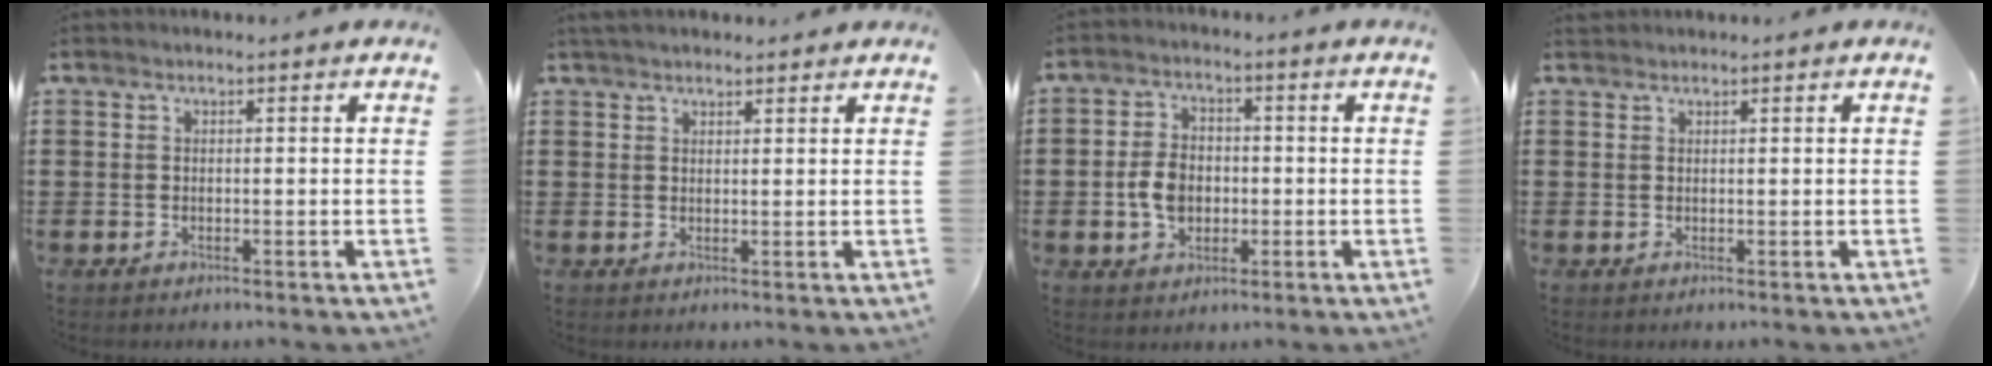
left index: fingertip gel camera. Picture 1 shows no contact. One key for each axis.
{"total": 1.9, "fx": 1.8, "fy": 0.5, "fz": 0.5, "tx": -0.013, "ty": 0.004, "tz": 0.035}
{"total": 5.5, "fx": -0.9, "fy": 3.9, "fz": 3.8, "tx": -0.088, "ty": 0.005, "tz": -0.021}
{"total": 0.7, "fx": 0.7, "fy": 0.2, "fz": 0.0, "tx": -0.003, "ty": 0.001, "tz": 0.014}